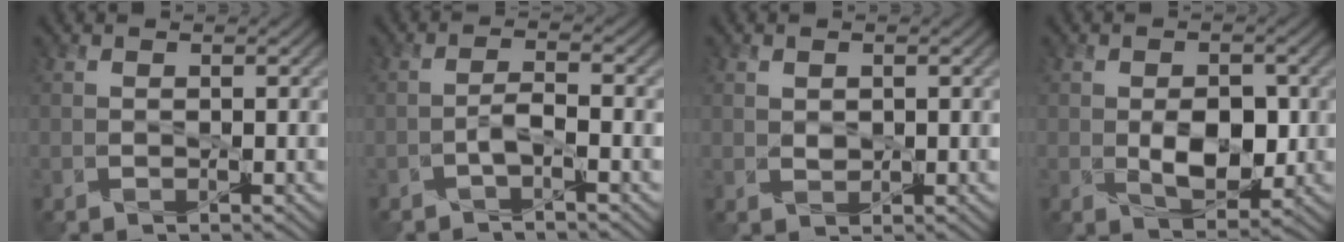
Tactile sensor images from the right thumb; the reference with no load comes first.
{"total": 1.8, "force": [-1.3, -0.3, 1.2], "torque": [-0.022, 0.012, -0.026]}
{"total": 0.9, "force": [0.5, 0.5, 0.6], "torque": [-0.022, 0.000, 0.008]}
{"total": 5.9, "force": [-0.8, 3.3, 4.8], "torque": [-0.075, -0.008, -0.009]}